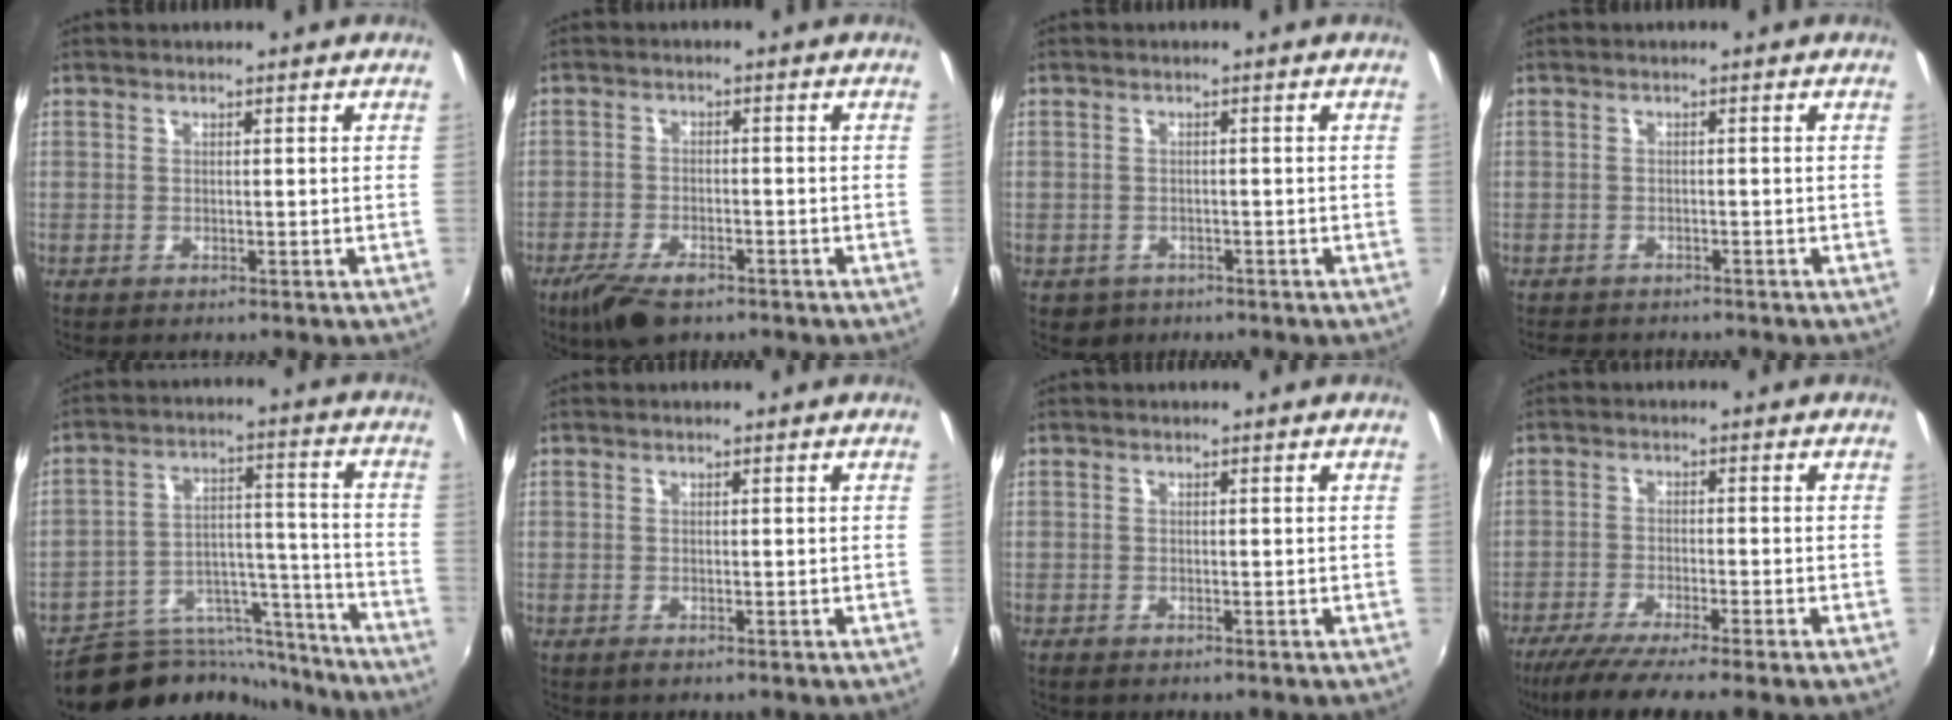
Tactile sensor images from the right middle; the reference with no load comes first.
{"total": 8.0, "force": [-5.6, 3.1, 4.8], "torque": [-0.121, -0.019, -0.101]}
{"total": 2.5, "force": [-1.1, 2.1, 0.6], "torque": [-0.018, -0.003, -0.012]}
{"total": 3.8, "force": [-3.5, 1.2, 1.0], "torque": [-0.029, -0.013, -0.056]}
{"total": 16.0, "force": [-14.2, 6.7, 3.0], "torque": [-0.042, 0.057, -0.205]}
{"total": 0.6, "force": [-0.4, 0.3, 0.3], "torque": [-0.006, -0.003, -0.009]}
{"total": 0.8, "force": [-0.6, 0.2, 0.4], "torque": [-0.009, -0.003, -0.011]}
{"total": 8.4, "force": [-6.7, -0.5, 5.0], "torque": [-0.109, -0.030, -0.115]}